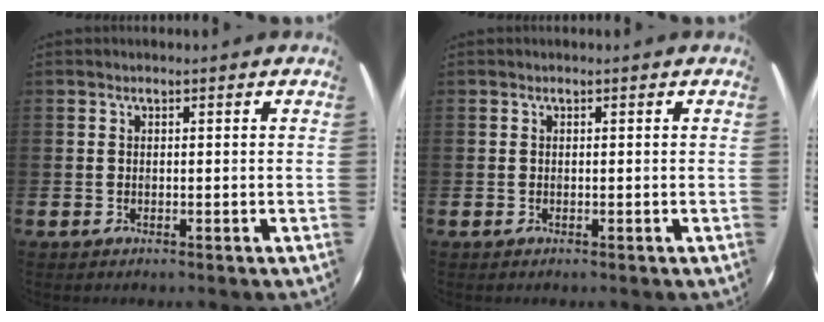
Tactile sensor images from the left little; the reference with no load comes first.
{"total": 0.0}